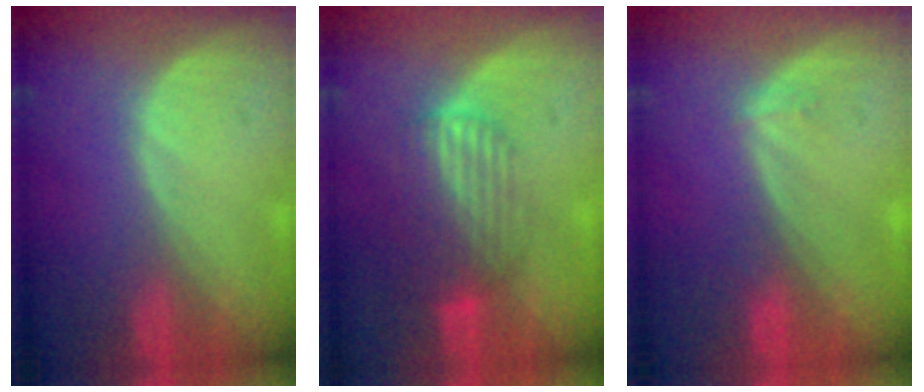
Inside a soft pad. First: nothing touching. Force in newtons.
{"total": 7.0, "press": 5.9, "slide": 3.8}
{"total": 0.9, "press": 0.8, "slide": 0.2}